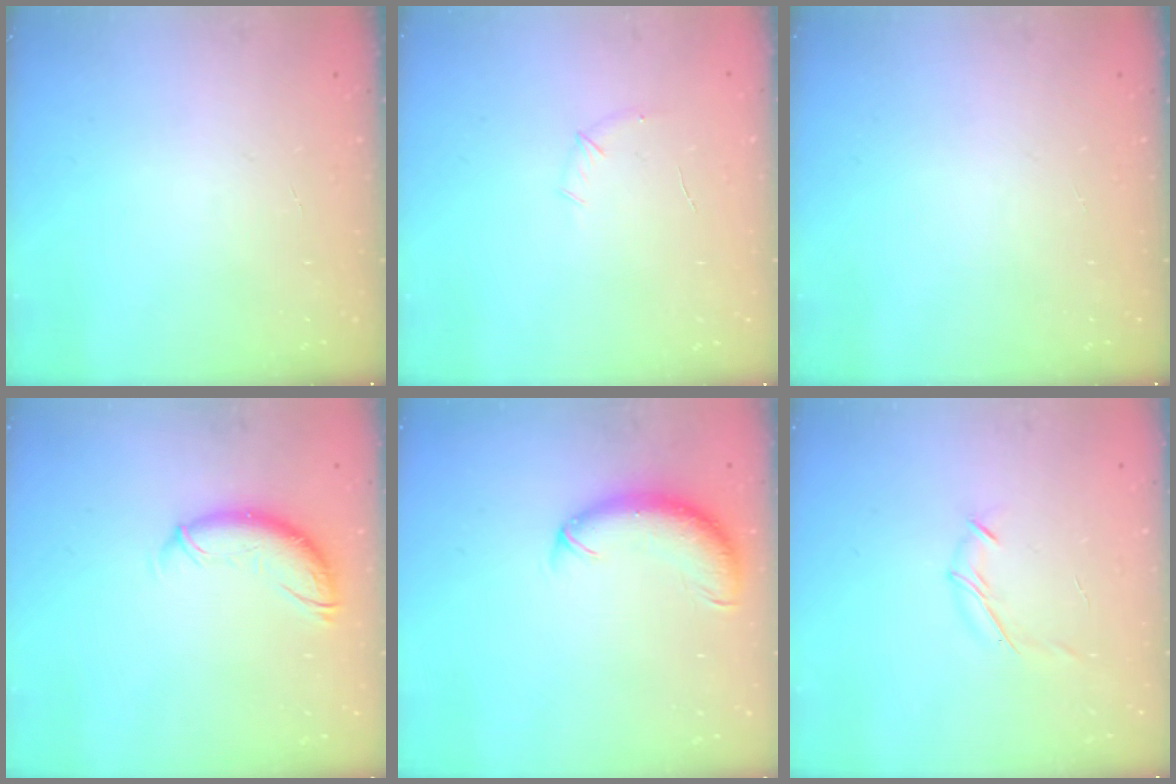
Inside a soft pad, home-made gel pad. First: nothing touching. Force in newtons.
{"total": 5.0, "press": 4.8, "slide": 1.4}
{"total": 0.0}
{"total": 10.7, "press": 10.6, "slide": 1.5}
{"total": 11.5, "press": 11.2, "slide": 2.6}
{"total": 6.7, "press": 6.6, "slide": 1.2}